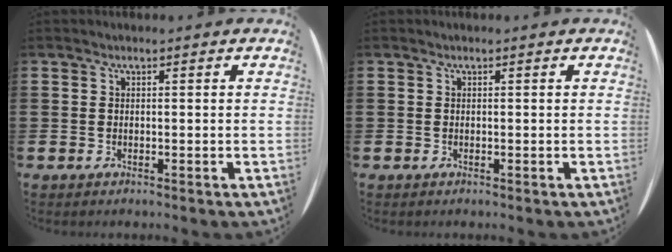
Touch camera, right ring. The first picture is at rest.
{"total": 0.0}